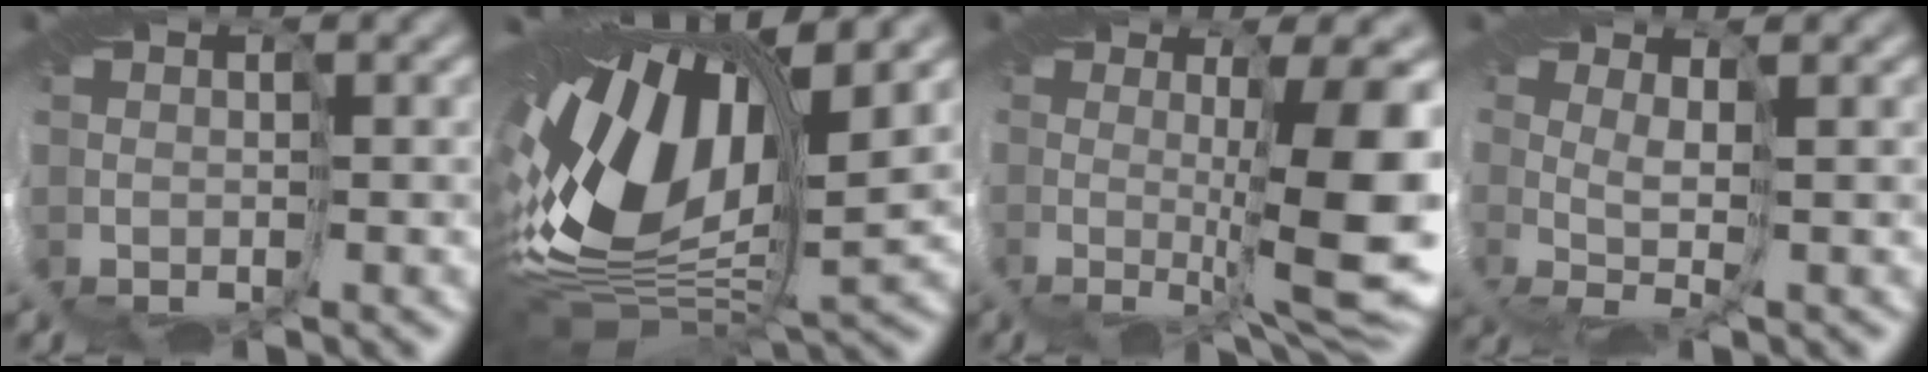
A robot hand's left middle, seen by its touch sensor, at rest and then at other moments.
{"total": 15.9, "force": [3.4, 8.7, 12.8], "torque": [-0.280, 0.016, 0.066]}
{"total": 8.8, "force": [-0.1, 1.0, 8.7], "torque": [-0.122, -0.005, 0.008]}
{"total": 1.6, "force": [0.6, -1.0, 1.1], "torque": [-0.022, 0.003, 0.014]}